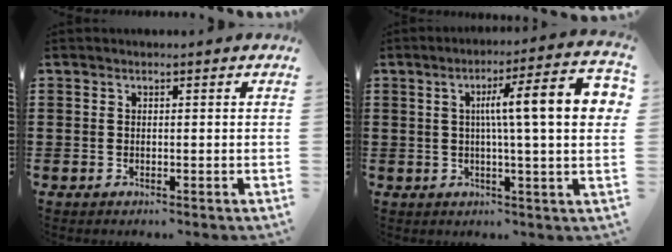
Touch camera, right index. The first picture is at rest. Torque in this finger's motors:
{"motor_torque": [1.75, 0.39, 0.43, 0.21]}